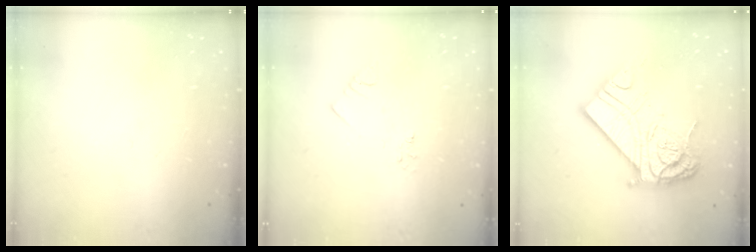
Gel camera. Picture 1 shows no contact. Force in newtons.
{"total": 4.0, "press": 4.0, "slide": 0.5}
{"total": 24.7, "press": 24.7, "slide": 1.9}